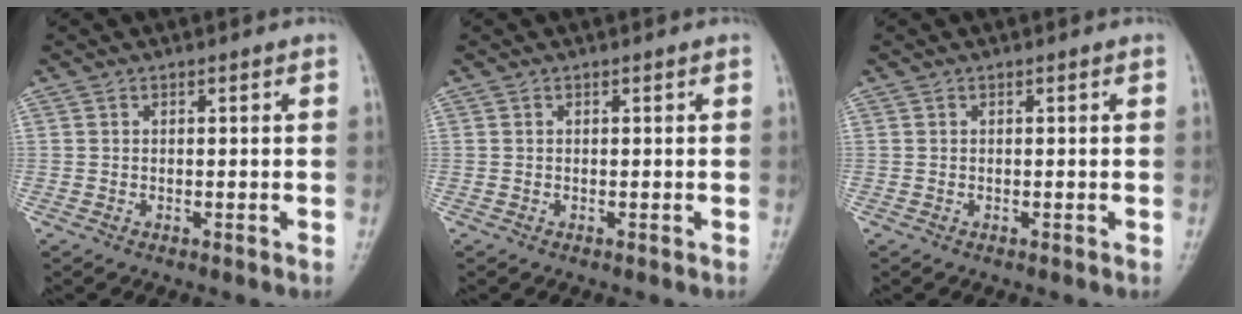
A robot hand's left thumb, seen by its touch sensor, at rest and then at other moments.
{"total": 0.0}
{"total": 0.0}